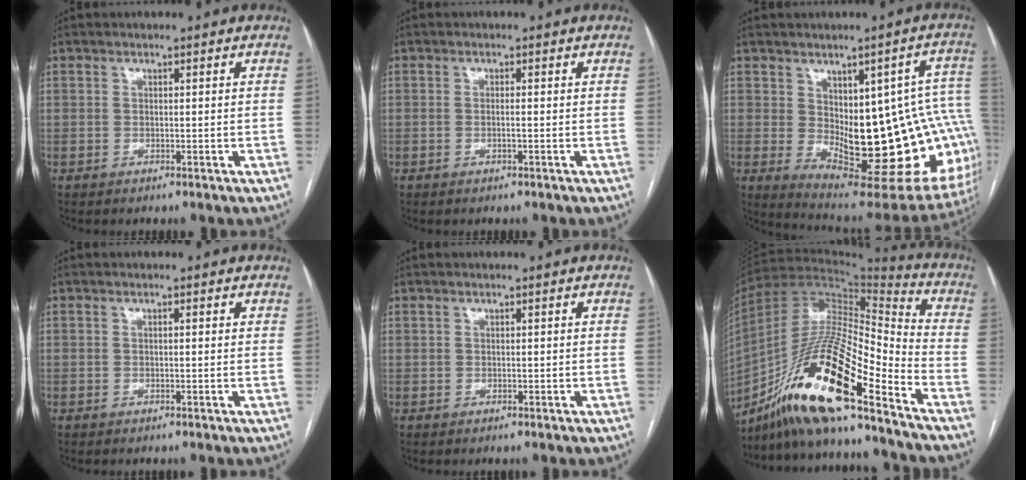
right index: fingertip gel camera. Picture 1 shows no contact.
{"total": 0.9, "force": [-0.3, 0.0, 0.8], "torque": [-0.017, 0.000, -0.004]}
{"total": 24.1, "force": [-1.9, 8.9, 22.3], "torque": [-0.213, 0.009, 0.000]}
{"total": 0.6, "force": [0.2, 0.1, 0.6], "torque": [-0.012, 0.002, 0.001]}
{"total": 0.0}
{"total": 20.6, "force": [-13.2, 2.2, 15.7], "torque": [-0.313, -0.018, -0.242]}